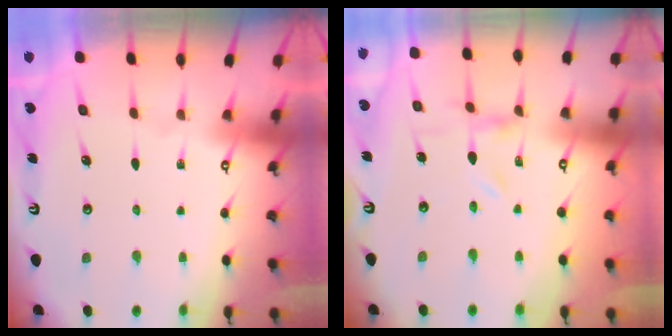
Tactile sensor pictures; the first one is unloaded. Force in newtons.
{"total": 0.0}